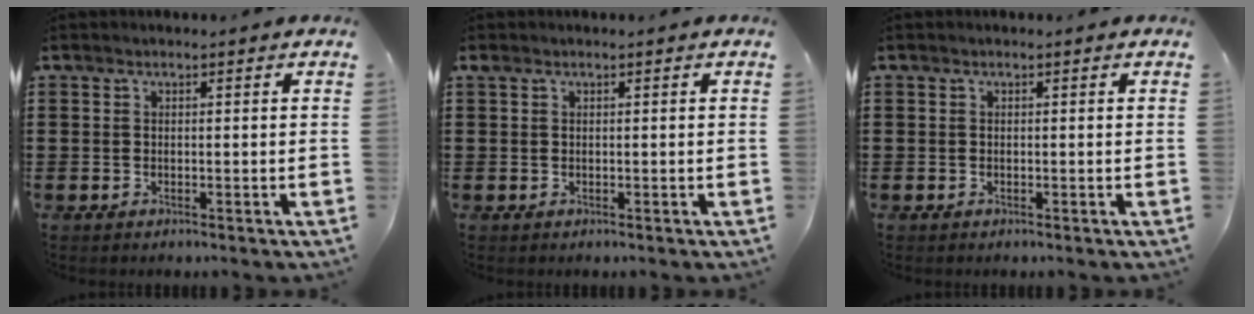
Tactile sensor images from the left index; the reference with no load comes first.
{"total": 0.0}
{"total": 0.0}